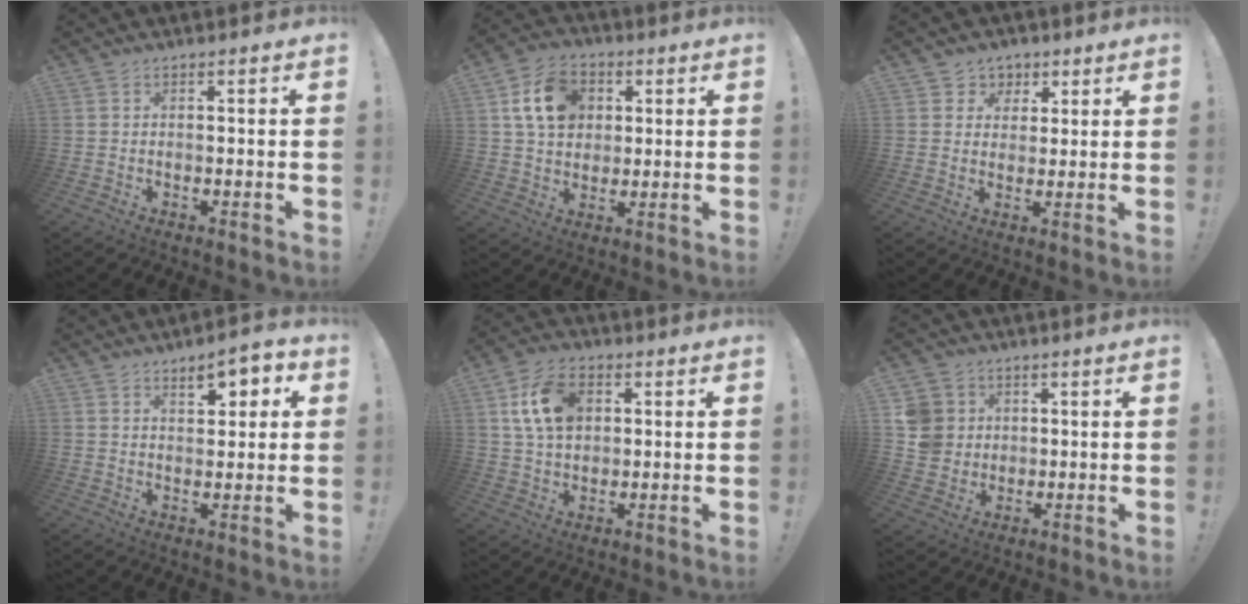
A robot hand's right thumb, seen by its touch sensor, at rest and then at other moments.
{"total": 14.0, "force": [4.2, 10.7, 7.9], "torque": [-0.119, 0.001, 0.086]}
{"total": 5.3, "force": [1.8, 5.0, 0.4], "torque": [-0.001, -0.014, 0.035]}
{"total": 7.1, "force": [3.8, 3.3, 4.9], "torque": [-0.049, -0.019, 0.058]}
{"total": 13.5, "force": [3.7, 9.2, 9.1], "torque": [-0.158, 0.008, 0.074]}
{"total": 7.2, "force": [1.8, 6.7, 1.9], "torque": [-0.036, -0.006, 0.037]}